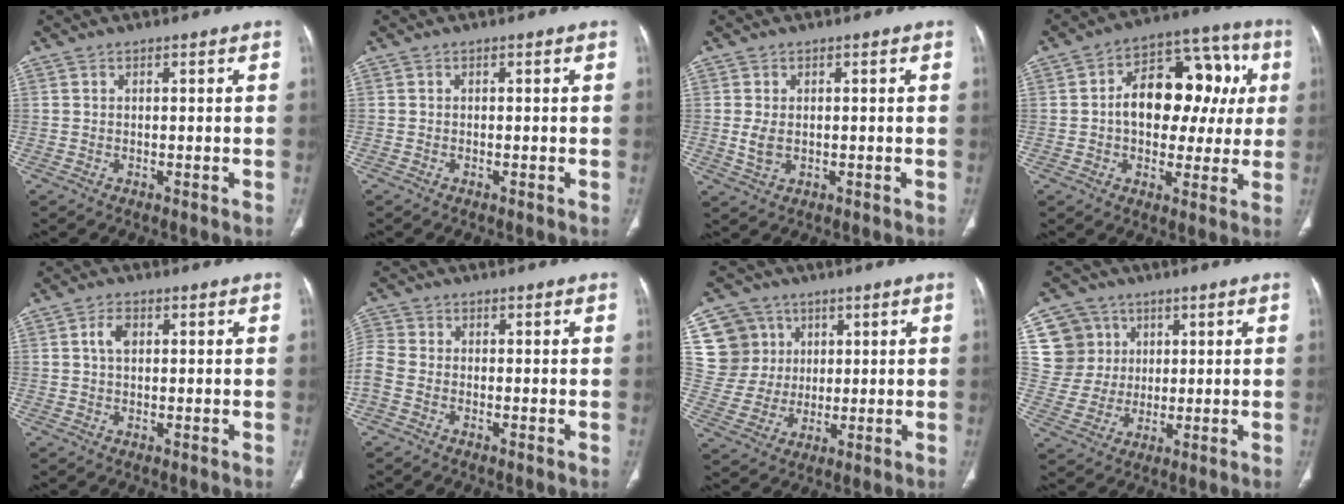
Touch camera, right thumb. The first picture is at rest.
{"total": 0.0}
{"total": 3.0, "force": [-0.1, 2.1, 2.2], "torque": [-0.044, -0.004, 0.002]}
{"total": 17.7, "force": [1.8, 11.6, 13.3], "torque": [-0.132, 0.041, 0.022]}
{"total": 3.0, "force": [0.7, 1.8, 2.2], "torque": [-0.043, 0.007, 0.012]}
{"total": 5.2, "force": [-2.0, 3.3, 3.5], "torque": [-0.099, 0.010, -0.051]}
{"total": 11.5, "force": [3.9, 10.6, 2.0], "torque": [-0.003, -0.004, 0.082]}
{"total": 10.0, "force": [3.3, 9.3, 1.4], "torque": [0.011, -0.005, 0.067]}